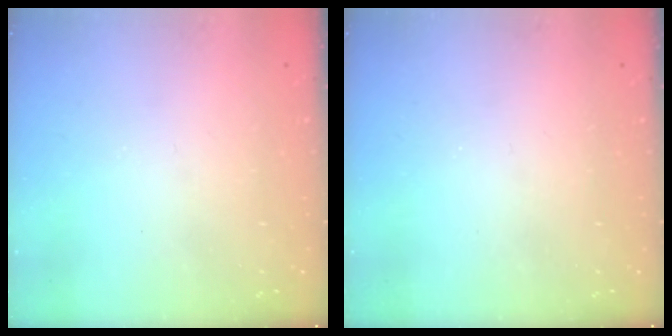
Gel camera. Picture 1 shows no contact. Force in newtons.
{"total": 0.0}